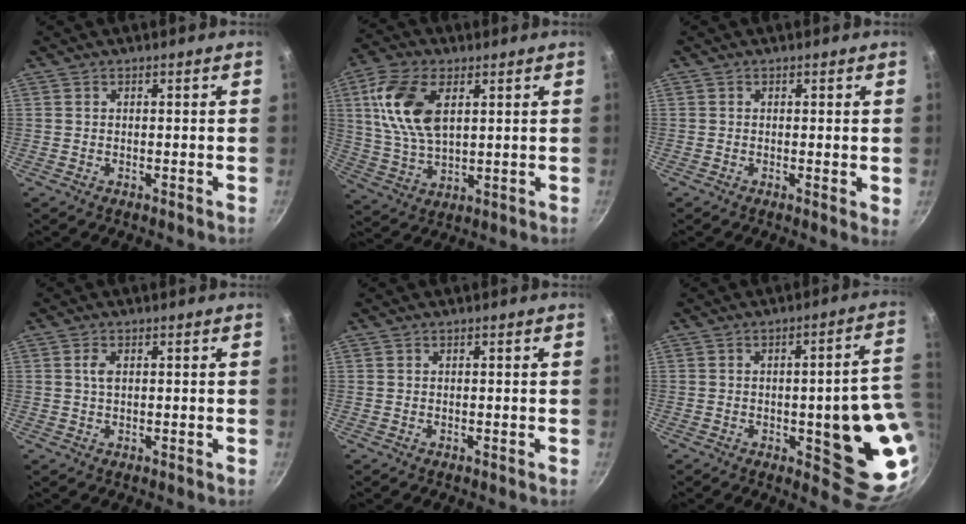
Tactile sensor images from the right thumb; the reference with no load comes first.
{"total": 13.5, "force": [4.1, 7.4, 10.5], "torque": [-0.199, -0.008, 0.082]}
{"total": 1.6, "force": [0.1, 0.4, 1.5], "torque": [-0.020, -0.005, -0.002]}
{"total": 1.9, "force": [0.4, 1.0, 1.6], "torque": [-0.031, 0.002, 0.009]}
{"total": 0.0}
{"total": 18.5, "force": [-1.9, 6.3, 17.3], "torque": [-0.149, -0.001, -0.022]}